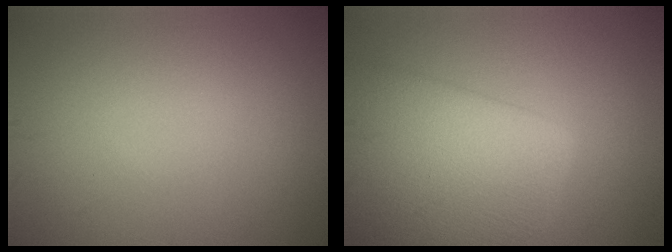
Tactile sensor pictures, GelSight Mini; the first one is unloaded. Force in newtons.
{"total": 10.9, "press": 10.9, "slide": 0.7}